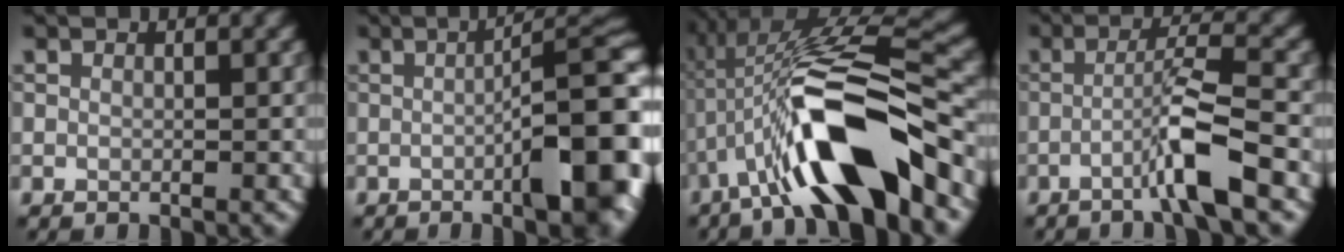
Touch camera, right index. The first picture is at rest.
{"total": 12.8, "force": [-2.4, 3.5, 12.0], "torque": [-0.115, 0.003, -0.036]}
{"total": 12.5, "force": [-4.4, 3.3, 11.2], "torque": [-0.193, 0.019, -0.083]}
{"total": 4.8, "force": [-2.0, 0.3, 4.4], "torque": [-0.073, 0.018, -0.051]}